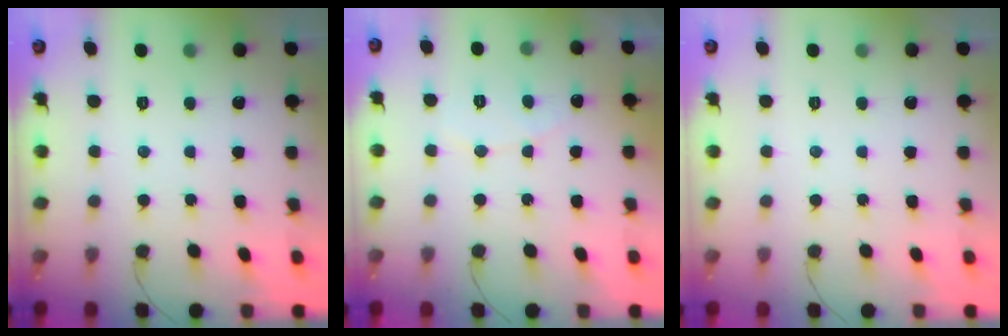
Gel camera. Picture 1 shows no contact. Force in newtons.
{"total": 4.4, "press": 4.4, "slide": 0.4}
{"total": 0.0}